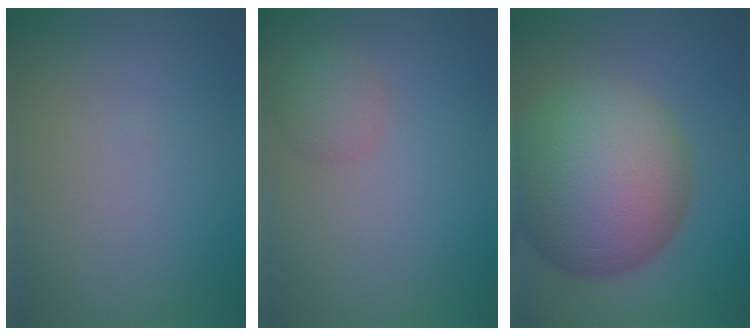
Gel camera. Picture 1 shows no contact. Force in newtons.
{"total": 2.2, "press": 2.2, "slide": 0.1}
{"total": 15.5, "press": 15.5, "slide": 0.3}